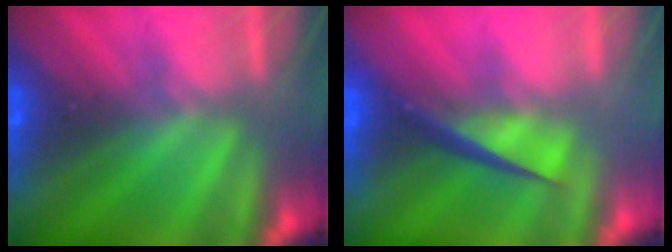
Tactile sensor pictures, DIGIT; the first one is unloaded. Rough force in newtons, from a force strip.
{"total": 4.5}